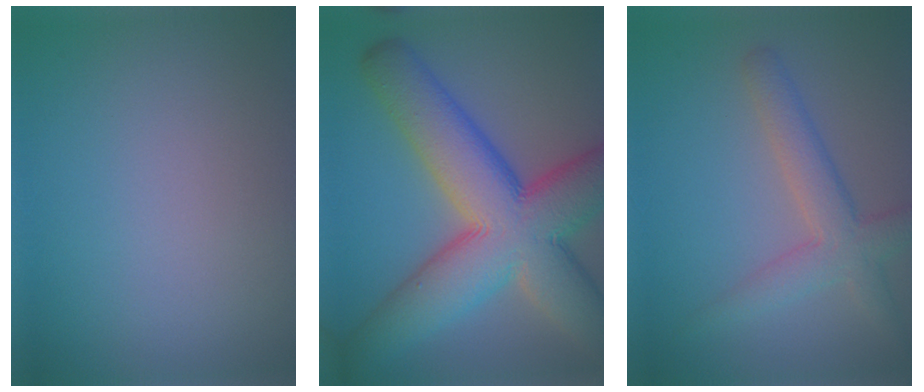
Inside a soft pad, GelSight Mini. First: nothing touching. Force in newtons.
{"total": 13.8, "press": 13.8, "slide": 0.8}
{"total": 4.0, "press": 4.0, "slide": 0.3}